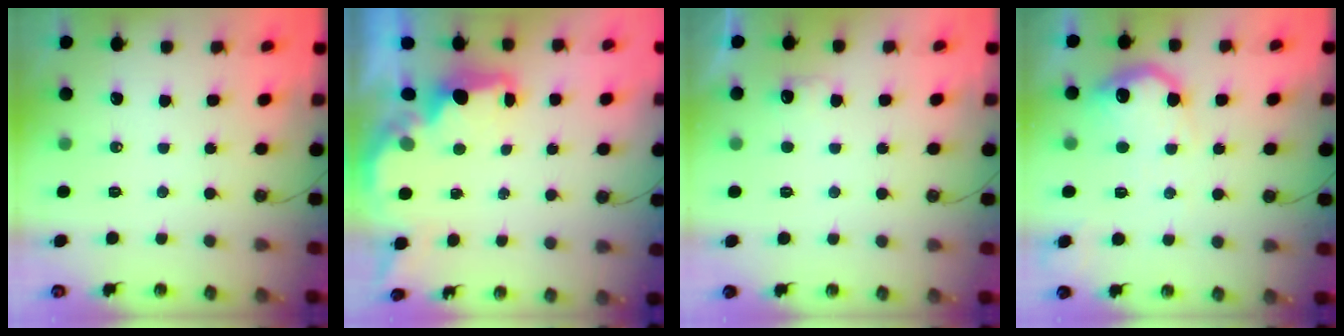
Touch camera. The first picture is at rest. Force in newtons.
{"total": 3.0, "press": 2.9, "slide": 0.5}
{"total": 4.1, "press": 3.9, "slide": 1.0}
{"total": 14.8, "press": 14.7, "slide": 0.7}